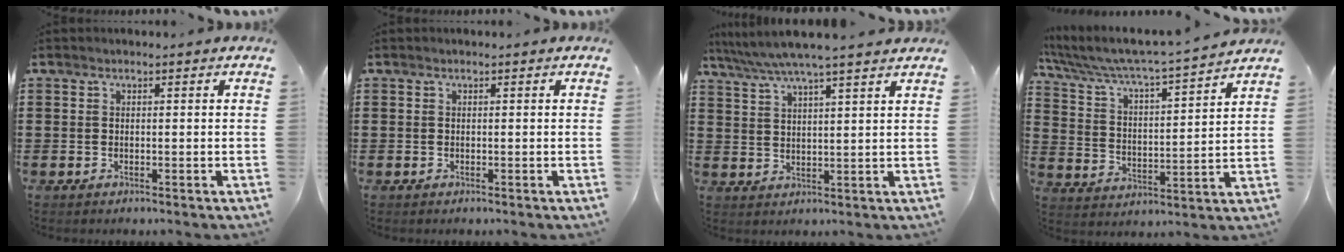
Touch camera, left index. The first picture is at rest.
{"total": 0.0}
{"total": 5.8, "force": [5.1, -0.1, 2.9], "torque": [-0.071, -0.023, 0.088]}
{"total": 5.2, "force": [4.8, -0.1, 1.8], "torque": [-0.061, -0.042, 0.073]}